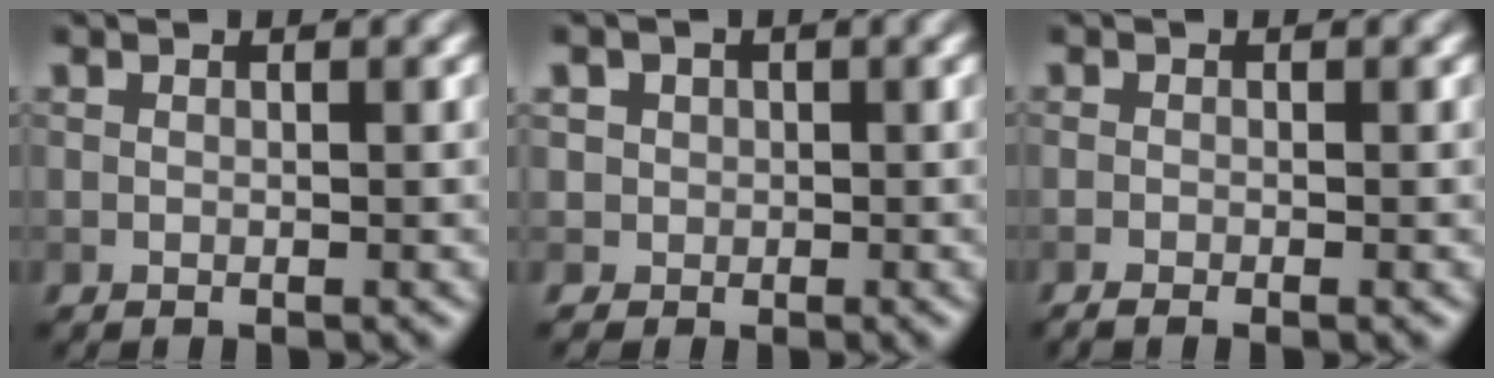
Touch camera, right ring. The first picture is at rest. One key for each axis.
{"total": 3.6, "fx": 1.4, "fy": 3.1, "fz": 1.1, "tx": -0.003, "ty": 0.024, "tz": 0.002}
{"total": 1.5, "fx": -0.8, "fy": 0.5, "fz": 1.1, "tx": -0.025, "ty": -0.005, "tz": -0.013}